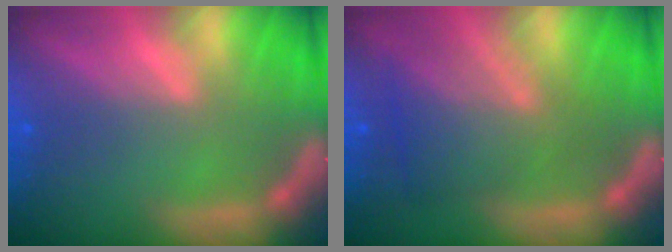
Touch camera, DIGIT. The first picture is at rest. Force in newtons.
{"total": 6.1}